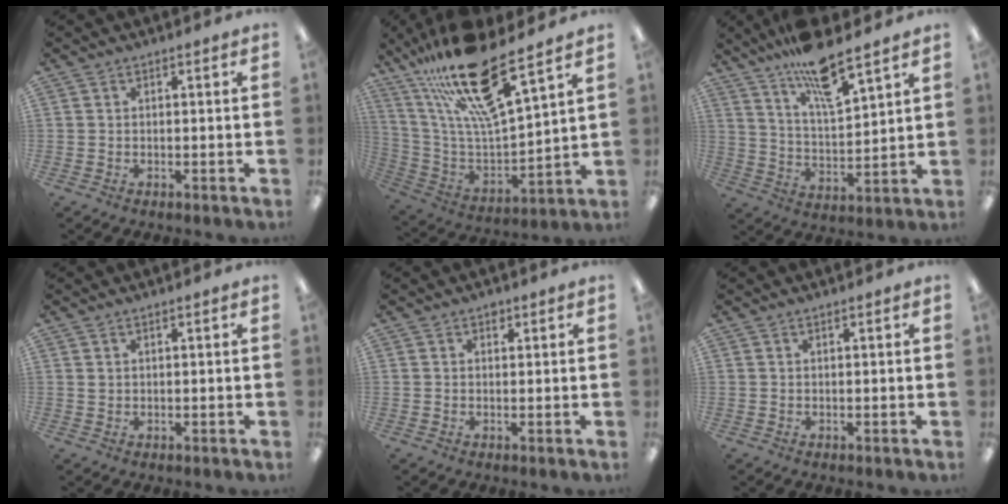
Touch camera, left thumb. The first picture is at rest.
{"total": 22.4, "force": [16.8, 5.2, 14.0], "torque": [-0.253, -0.103, 0.284]}
{"total": 12.8, "force": [10.2, 2.3, 7.4], "torque": [-0.132, -0.059, 0.172]}
{"total": 0.8, "force": [0.6, 0.3, 0.4], "torque": [-0.010, 0.001, 0.010]}
{"total": 1.4, "force": [1.0, 0.7, 0.6], "torque": [-0.005, -0.002, 0.016]}
{"total": 0.7, "force": [0.4, 0.0, 0.5], "torque": [-0.009, 0.001, 0.007]}